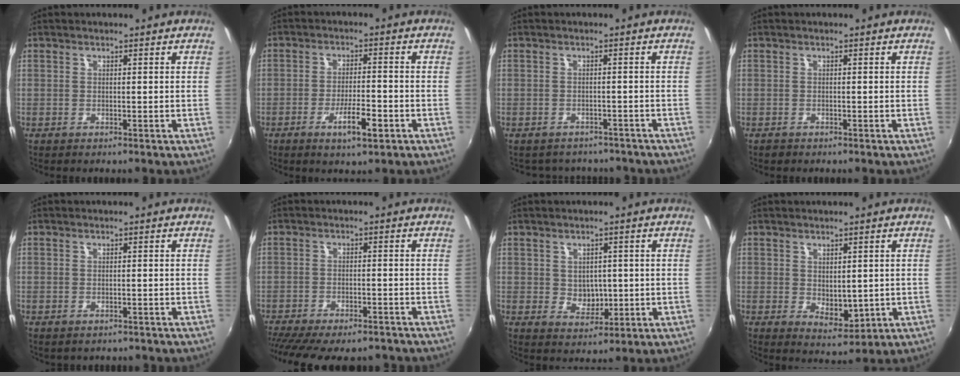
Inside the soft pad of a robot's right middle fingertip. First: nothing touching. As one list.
[{"total": 6.4, "force": [-3.2, 1.4, 5.4], "torque": [-0.104, -0.009, -0.051]}, {"total": 8.3, "force": [-7.1, 3.7, 2.4], "torque": [-0.051, -0.011, -0.088]}, {"total": 0.8, "force": [-0.6, 0.4, 0.1], "torque": [-0.005, -0.001, -0.010]}, {"total": 1.8, "force": [-1.4, 1.0, 0.6], "torque": [-0.014, -0.007, -0.018]}, {"total": 15.4, "force": [-13.1, 4.3, 6.9], "torque": [-0.148, -0.032, -0.184]}, {"total": 4.0, "force": [0.2, 3.4, 2.0], "torque": [-0.032, 0.000, 0.008]}, {"total": 4.4, "force": [0.3, 3.0, 3.3], "torque": [-0.047, -0.009, 0.013]}]